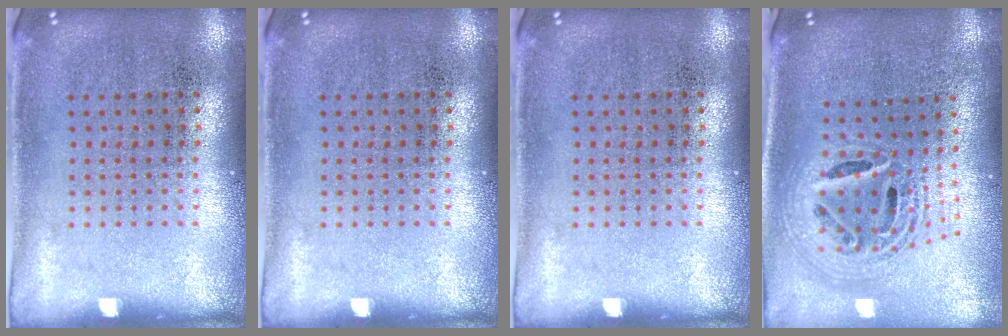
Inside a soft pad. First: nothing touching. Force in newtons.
{"total": 0.0}
{"total": 0.0}
{"total": 2.3, "press": 1.7, "slide": 1.6}